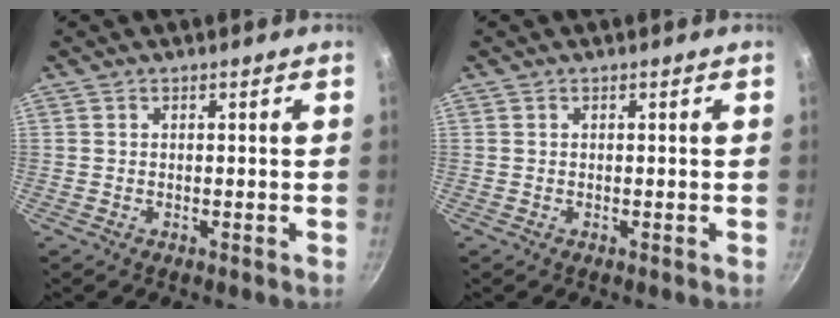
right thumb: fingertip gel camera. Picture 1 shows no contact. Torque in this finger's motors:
{"motor_torque": [-0.27, -0.06, 0.00, 0.00, 0.01]}